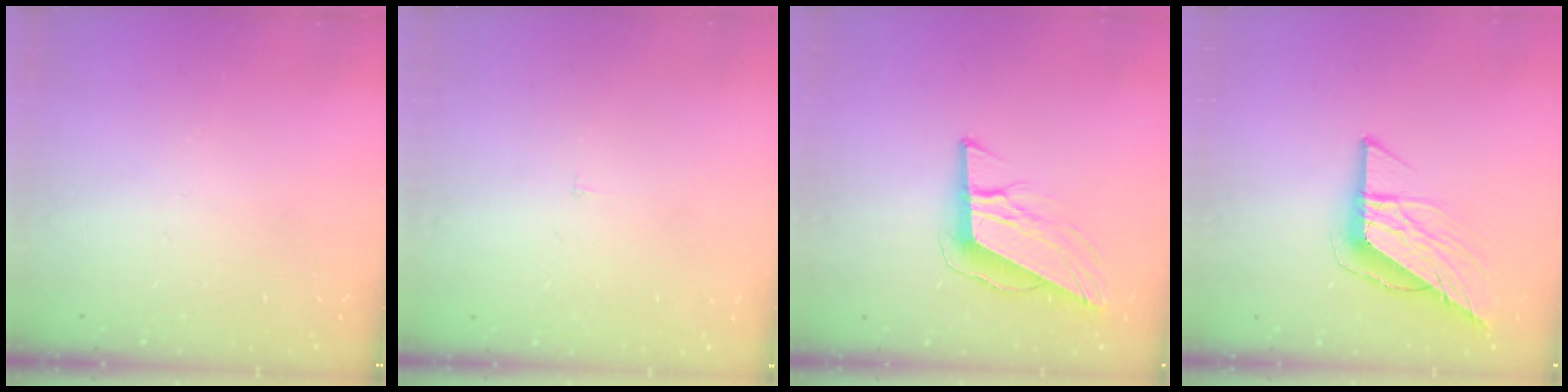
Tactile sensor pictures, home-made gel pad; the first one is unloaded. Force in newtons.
{"total": 1.8, "press": 1.8, "slide": 0.1}
{"total": 10.7, "press": 10.3, "slide": 2.6}
{"total": 10.6, "press": 10.5, "slide": 1.1}